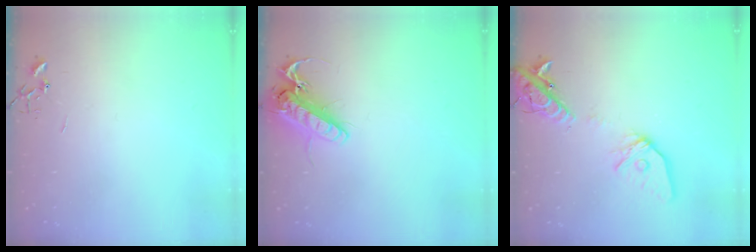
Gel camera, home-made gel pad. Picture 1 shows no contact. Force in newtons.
{"total": 14.1, "press": 13.9, "slide": 2.6}
{"total": 15.2, "press": 14.9, "slide": 3.0}